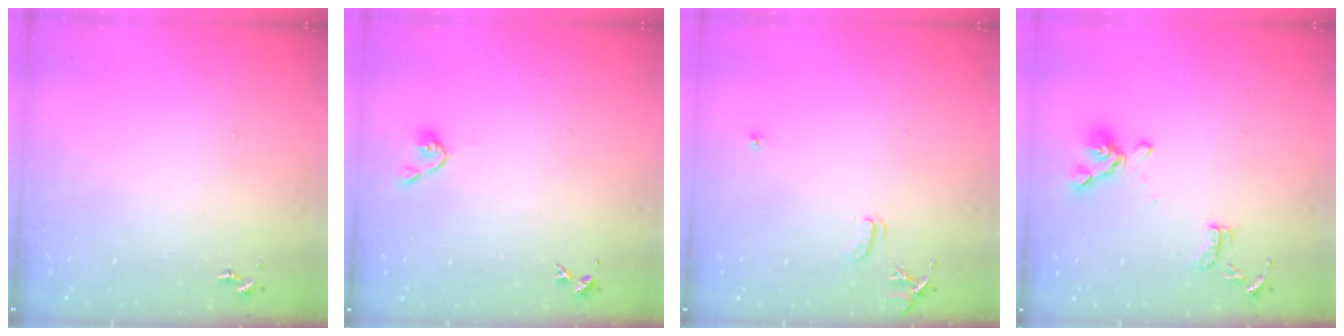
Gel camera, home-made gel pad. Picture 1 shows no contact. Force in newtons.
{"total": 3.7, "press": 3.6, "slide": 0.6}
{"total": 7.9, "press": 7.9, "slide": 0.7}
{"total": 13.1, "press": 13.0, "slide": 1.4}